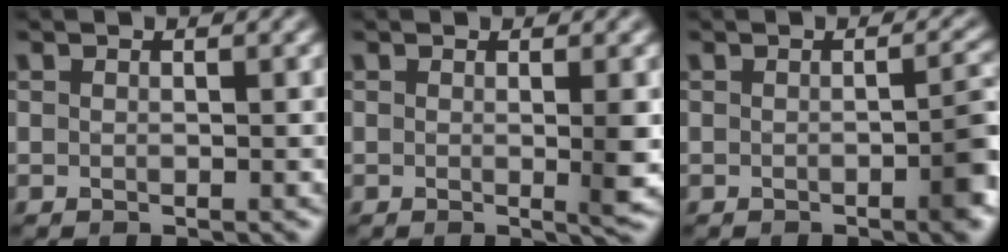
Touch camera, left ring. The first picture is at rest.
{"total": 2.2, "force": [0.0, 0.3, 2.2], "torque": [-0.029, -0.008, -0.005]}
{"total": 3.3, "force": [-1.1, 0.8, 3.1], "torque": [-0.034, 0.005, -0.020]}